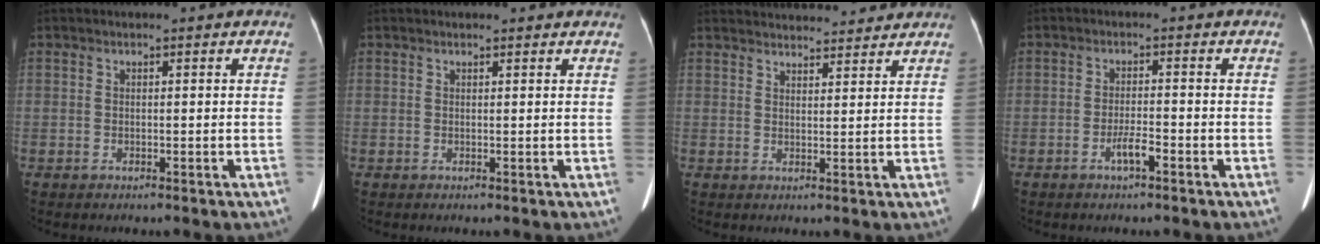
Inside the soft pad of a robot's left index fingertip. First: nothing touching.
{"total": 2.5, "force": [2.3, 0.4, 0.8], "torque": [-0.011, 0.001, 0.022]}
{"total": 12.9, "force": [12.4, 1.9, 3.0], "torque": [-0.033, 0.021, 0.163]}
{"total": 2.5, "force": [-1.8, -0.1, 1.7], "torque": [-0.032, -0.009, -0.031]}